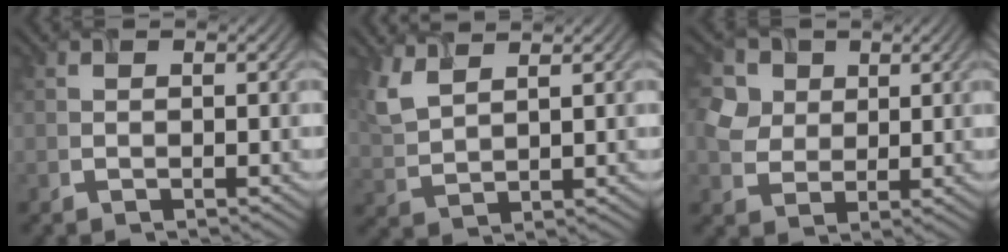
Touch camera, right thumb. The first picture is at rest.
{"total": 4.5, "force": [3.3, 1.4, 2.7], "torque": [-0.083, 0.006, 0.079]}
{"total": 4.1, "force": [1.6, 3.6, 1.3], "torque": [-0.048, 0.002, 0.031]}